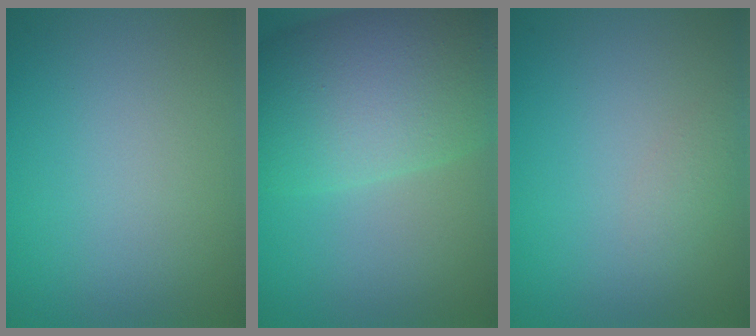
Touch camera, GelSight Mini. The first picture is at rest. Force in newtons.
{"total": 11.2, "press": 11.2, "slide": 0.2}
{"total": 1.0, "press": 1.0, "slide": 0.0}